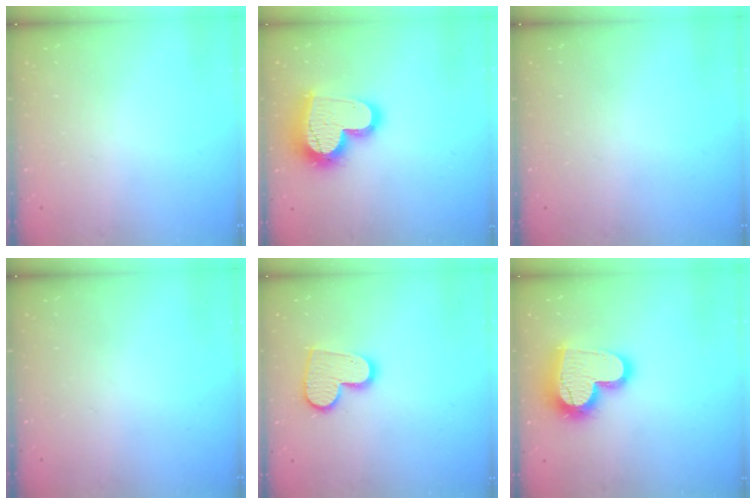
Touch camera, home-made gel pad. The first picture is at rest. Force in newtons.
{"total": 19.6, "press": 19.6, "slide": 1.8}
{"total": 0.0}
{"total": 0.0}
{"total": 11.8, "press": 11.8, "slide": 0.8}
{"total": 18.4, "press": 18.4, "slide": 1.4}